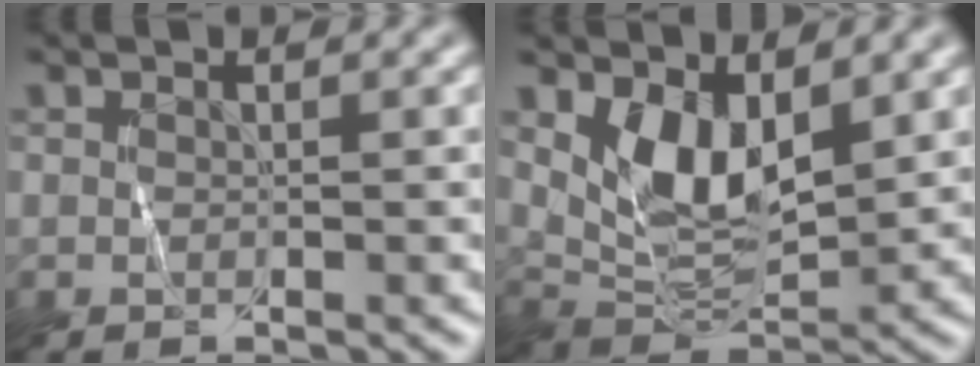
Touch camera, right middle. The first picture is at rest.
{"total": 5.4, "force": [2.2, 3.0, 3.9], "torque": [-0.084, -0.016, 0.045]}